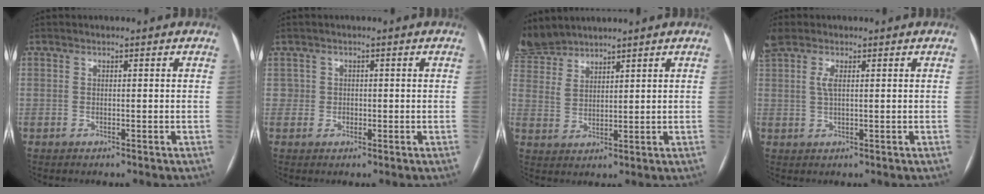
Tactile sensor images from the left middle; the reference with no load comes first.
{"total": 1.5, "force": [-0.1, 1.5, 0.0], "torque": [0.007, 0.005, -0.004]}
{"total": 6.1, "force": [6.0, 1.0, 0.3], "torque": [-0.018, 0.005, 0.133]}
{"total": 3.5, "force": [1.5, 1.3, 2.8], "torque": [-0.081, 0.013, 0.033]}